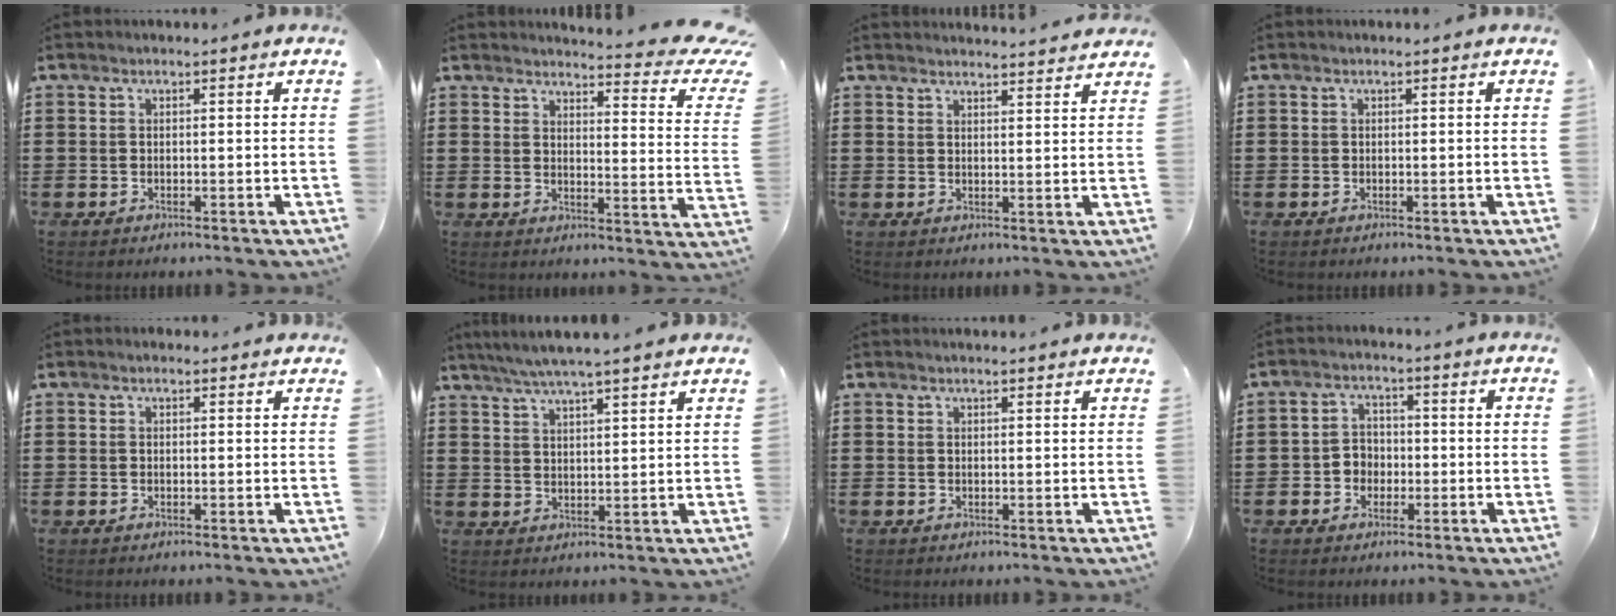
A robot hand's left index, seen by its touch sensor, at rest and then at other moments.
{"total": 4.8, "force": [4.1, 0.3, 2.4], "torque": [-0.036, -0.040, 0.062]}
{"total": 2.5, "force": [2.5, -0.3, -0.1], "torque": [-0.007, -0.012, 0.047]}
{"total": 0.0}
{"total": 0.7, "force": [0.5, 0.5, 0.2], "torque": [-0.006, 0.004, 0.009]}
{"total": 4.7, "force": [4.2, -0.2, 2.2], "torque": [-0.054, -0.015, 0.073]}
{"total": 0.8, "force": [0.8, 0.0, 0.2], "torque": [-0.006, -0.001, 0.015]}
{"total": 3.2, "force": [-1.1, 2.8, 1.1], "torque": [-0.031, 0.006, -0.026]}